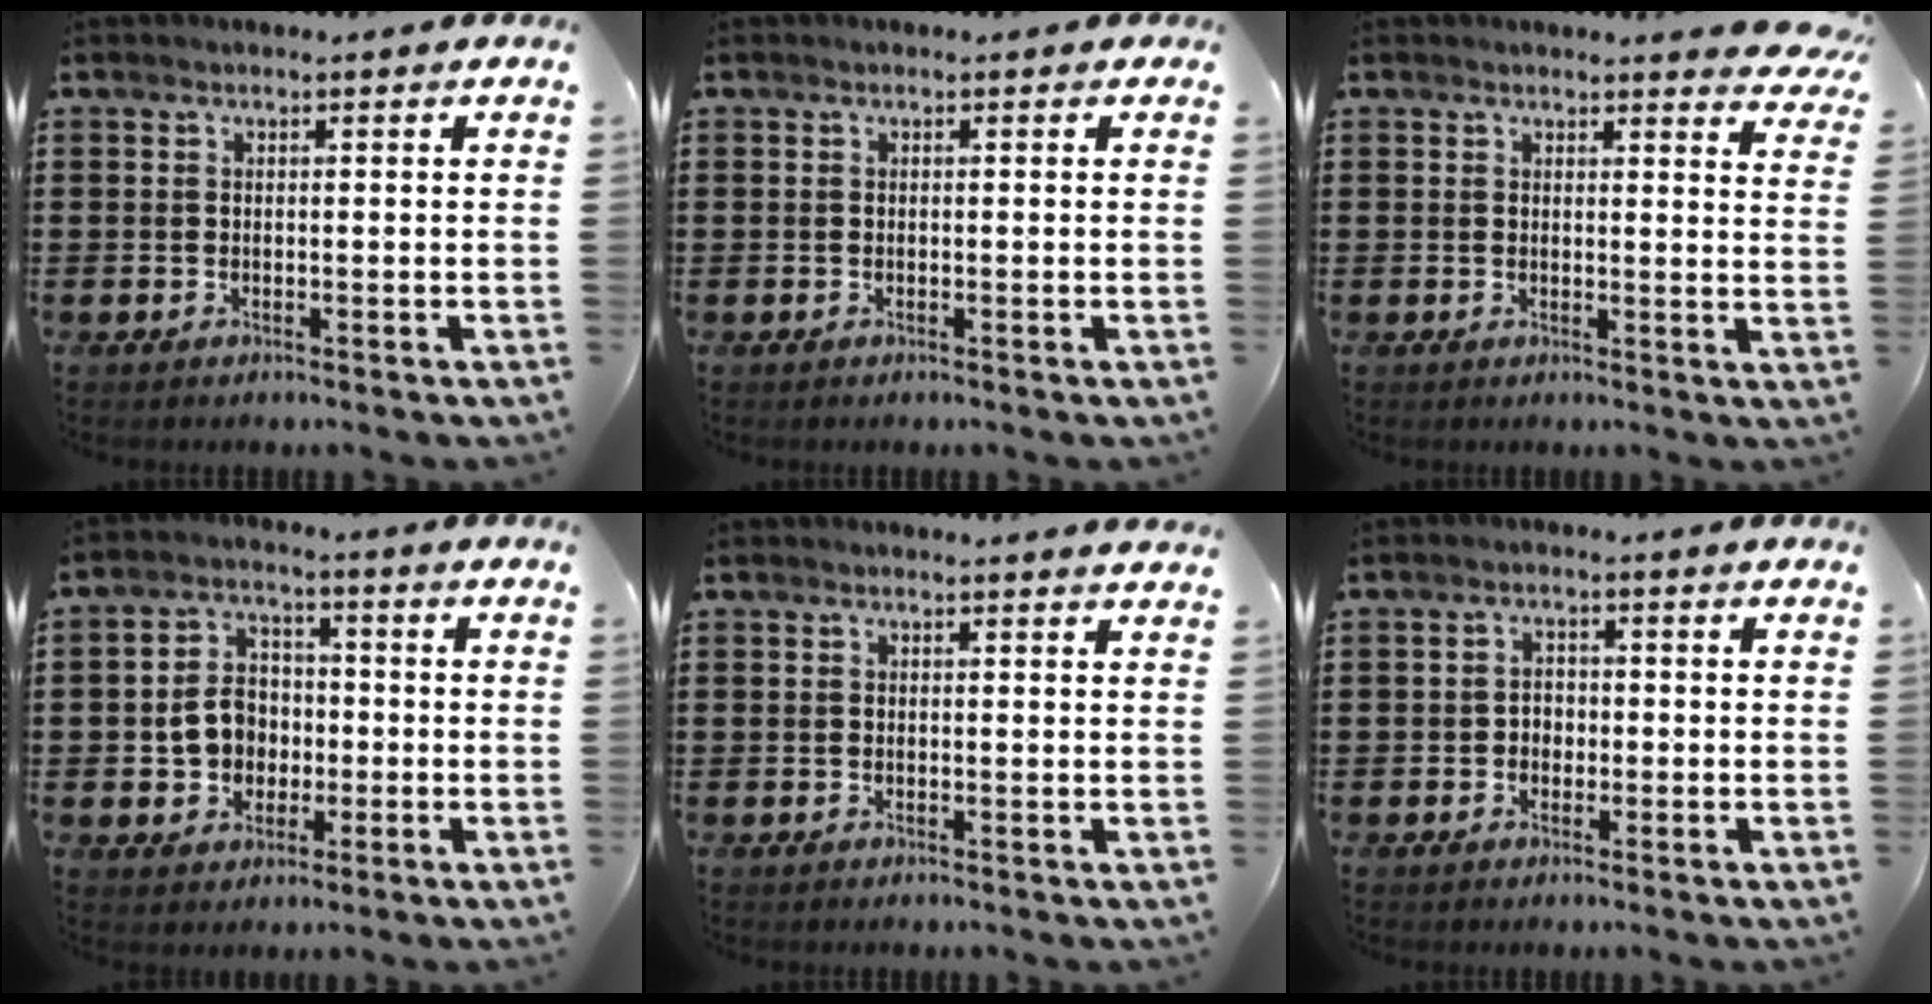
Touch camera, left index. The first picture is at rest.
{"total": 0.0}
{"total": 2.7, "force": [2.7, 0.1, 0.6], "torque": [-0.004, -0.014, 0.047]}
{"total": 6.4, "force": [-0.9, 5.6, 3.1], "torque": [-0.071, 0.011, -0.020]}
{"total": 0.8, "force": [0.8, -0.1, 0.3], "torque": [0.001, -0.006, 0.014]}
{"total": 1.8, "force": [-0.6, 1.6, 0.7], "torque": [-0.019, 0.004, -0.015]}